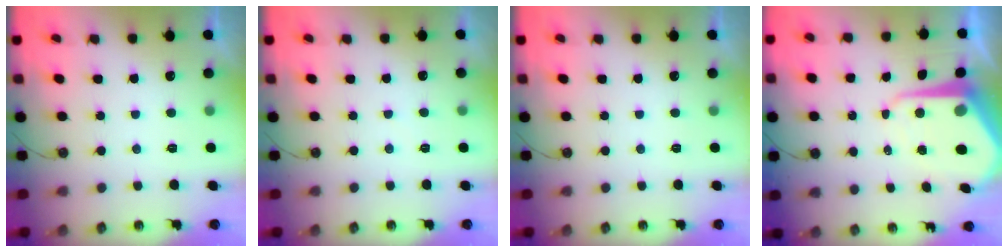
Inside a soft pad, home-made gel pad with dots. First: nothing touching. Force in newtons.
{"total": 1.2, "press": 1.2, "slide": 0.3}
{"total": 0.0}
{"total": 10.8, "press": 10.7, "slide": 1.0}